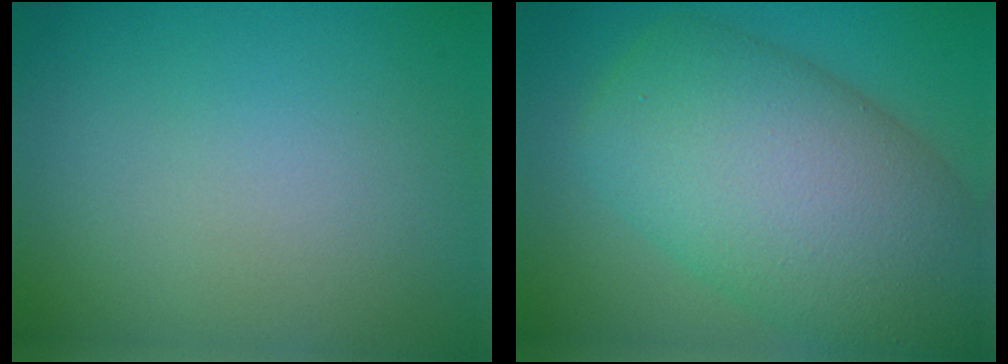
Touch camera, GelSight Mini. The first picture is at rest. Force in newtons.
{"total": 12.3, "press": 12.3, "slide": 0.5}